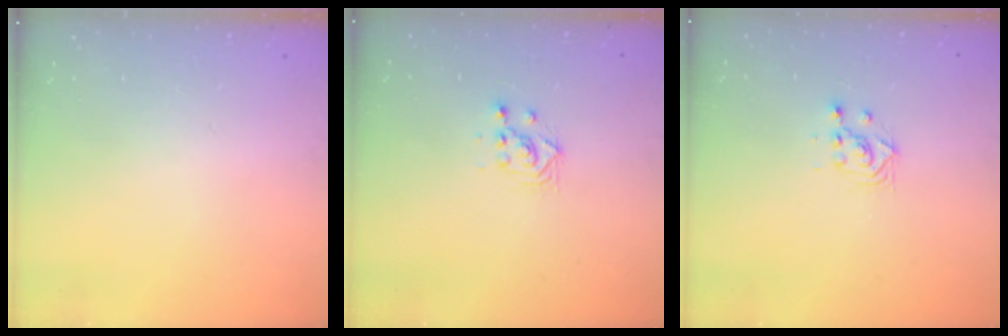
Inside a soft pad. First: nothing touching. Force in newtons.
{"total": 3.0, "press": 3.0, "slide": 0.1}
{"total": 2.8, "press": 2.8, "slide": 0.2}